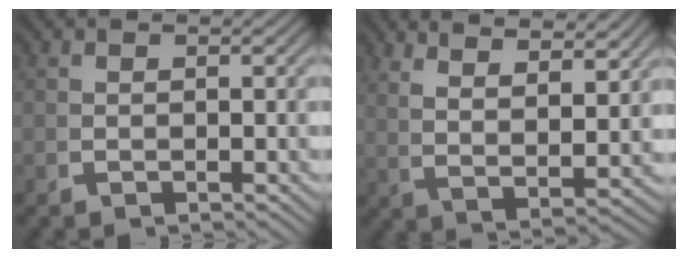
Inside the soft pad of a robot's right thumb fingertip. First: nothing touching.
{"total": 6.0, "force": [3.7, 1.8, 4.3], "torque": [-0.075, 0.001, 0.068]}